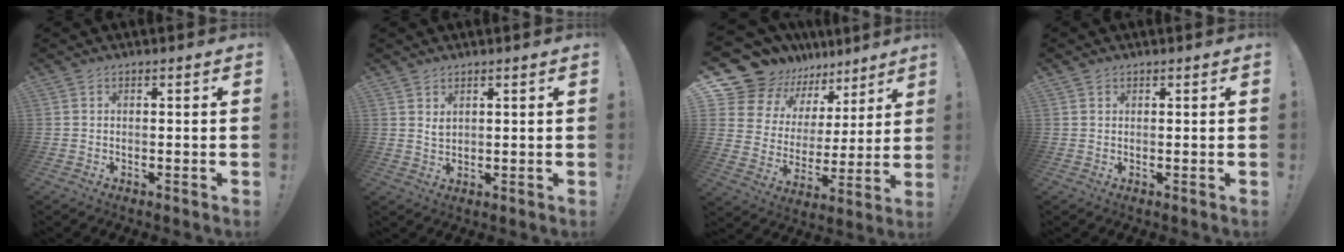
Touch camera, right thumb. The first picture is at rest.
{"total": 2.2, "force": [1.6, 1.1, 1.1], "torque": [-0.011, -0.011, 0.026]}
{"total": 13.3, "force": [10.8, 7.3, 2.5], "torque": [-0.065, -0.089, 0.210]}
{"total": 0.8, "force": [0.7, 0.5, 0.1], "torque": [-0.001, 0.000, 0.013]}